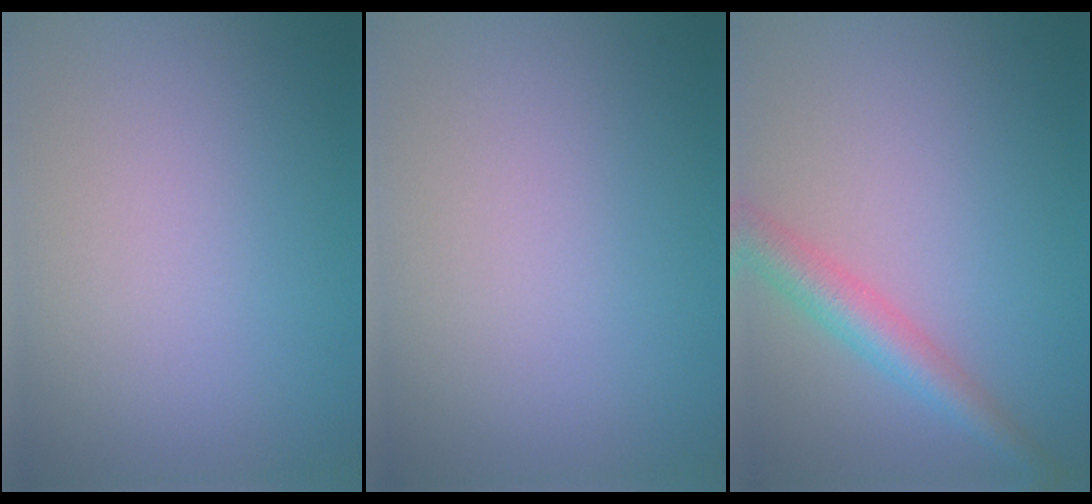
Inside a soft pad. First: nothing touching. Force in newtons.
{"total": 0.0}
{"total": 3.6, "press": 3.6, "slide": 0.1}